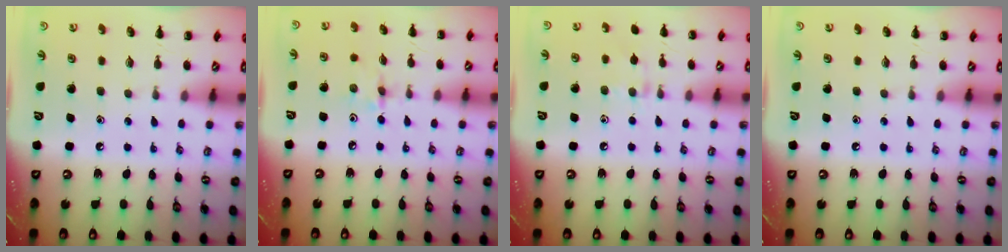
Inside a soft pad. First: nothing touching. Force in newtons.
{"total": 2.2, "press": 2.2, "slide": 0.5}
{"total": 6.8, "press": 6.4, "slide": 2.3}
{"total": 0.0}